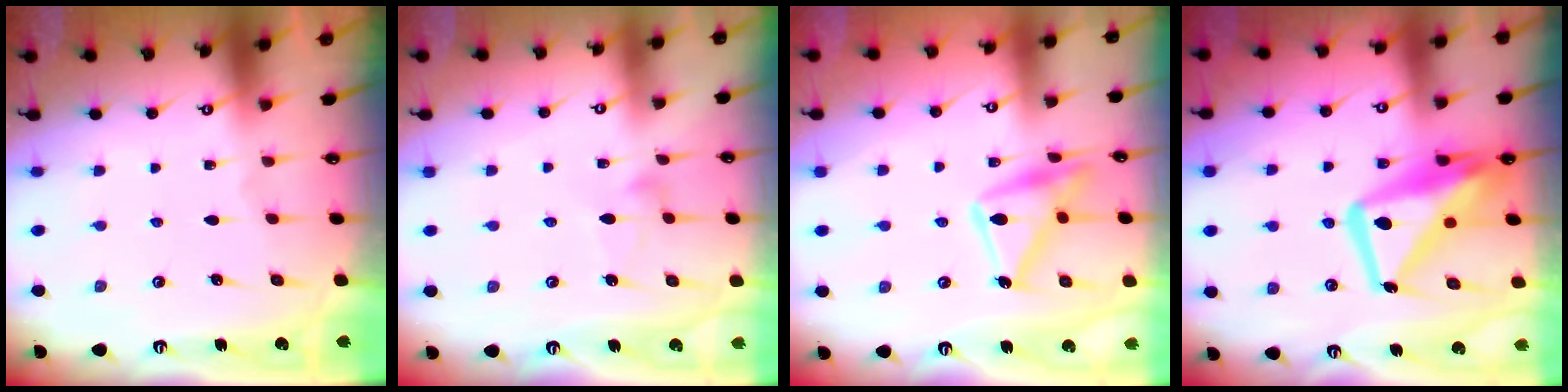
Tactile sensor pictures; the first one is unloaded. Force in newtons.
{"total": 4.8, "press": 4.7, "slide": 0.3}
{"total": 16.0, "press": 16.0, "slide": 0.7}
{"total": 16.8, "press": 16.8, "slide": 1.5}